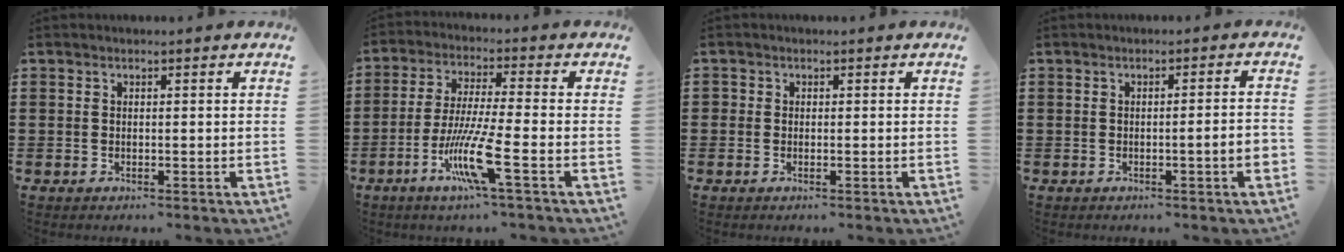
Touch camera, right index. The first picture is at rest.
{"total": 10.1, "force": [-4.5, 0.3, 9.0], "torque": [-0.188, -0.017, -0.089]}
{"total": 0.5, "force": [-0.2, 0.4, 0.2], "torque": [-0.003, 0.001, -0.004]}
{"total": 3.0, "force": [-0.9, -0.2, 2.8], "torque": [-0.043, -0.008, -0.017]}